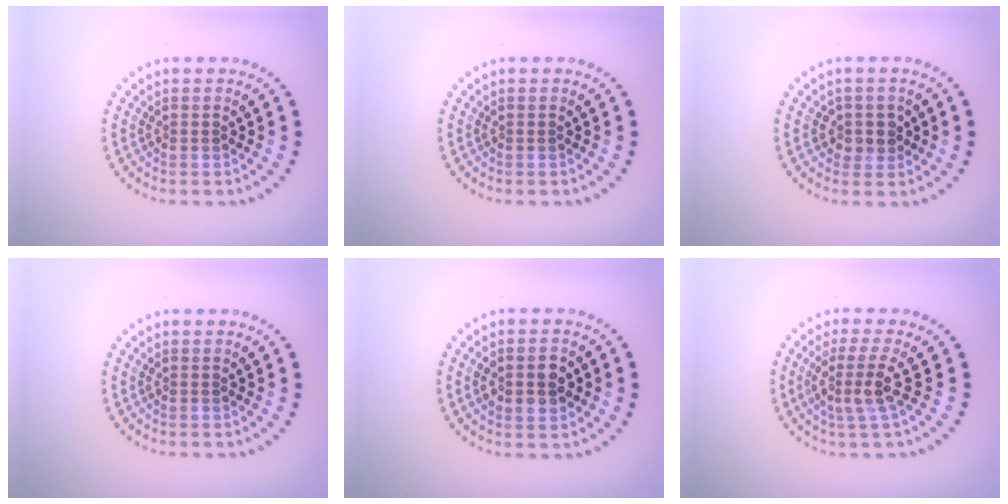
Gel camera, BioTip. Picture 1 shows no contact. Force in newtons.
{"total": 0.0}
{"total": 1.8, "press": 1.7, "slide": 0.8}
{"total": 0.0}
{"total": 3.8, "press": 3.8, "slide": 0.2}
{"total": 3.0, "press": 2.4, "slide": 1.9}